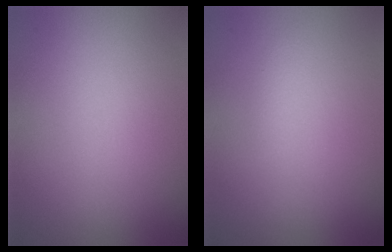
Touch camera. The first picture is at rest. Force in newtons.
{"total": 0.8, "press": 0.7, "slide": 0.1}